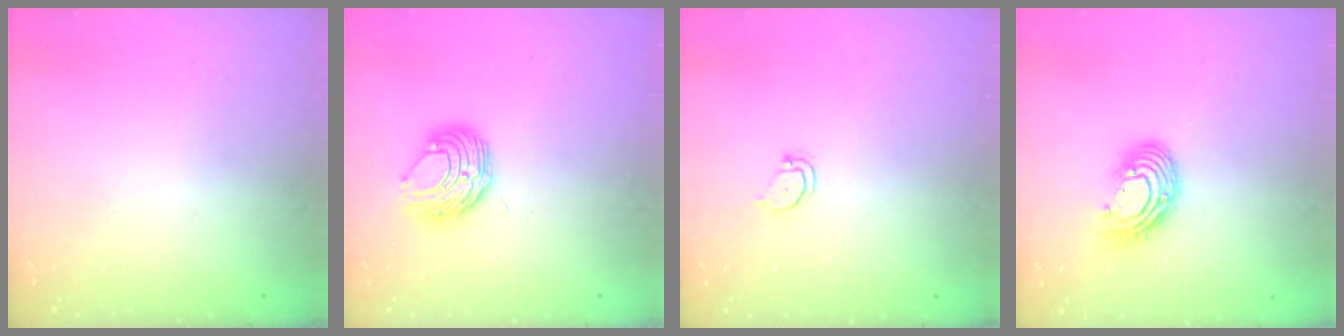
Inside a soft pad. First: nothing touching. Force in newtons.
{"total": 8.8, "press": 8.8, "slide": 0.8}
{"total": 2.5, "press": 2.5, "slide": 0.3}
{"total": 11.4, "press": 11.4, "slide": 0.8}